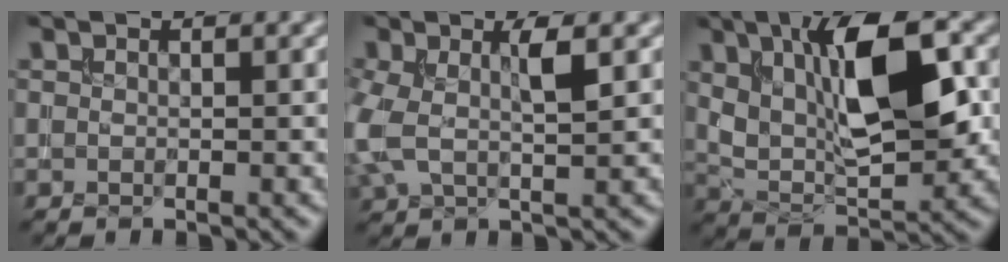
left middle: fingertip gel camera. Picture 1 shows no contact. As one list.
[{"total": 4.0, "force": [0.5, 1.6, 3.6], "torque": [-0.089, 0.001, 0.007]}, {"total": 10.0, "force": [2.4, 4.0, 8.9], "torque": [-0.155, -0.001, 0.040]}]